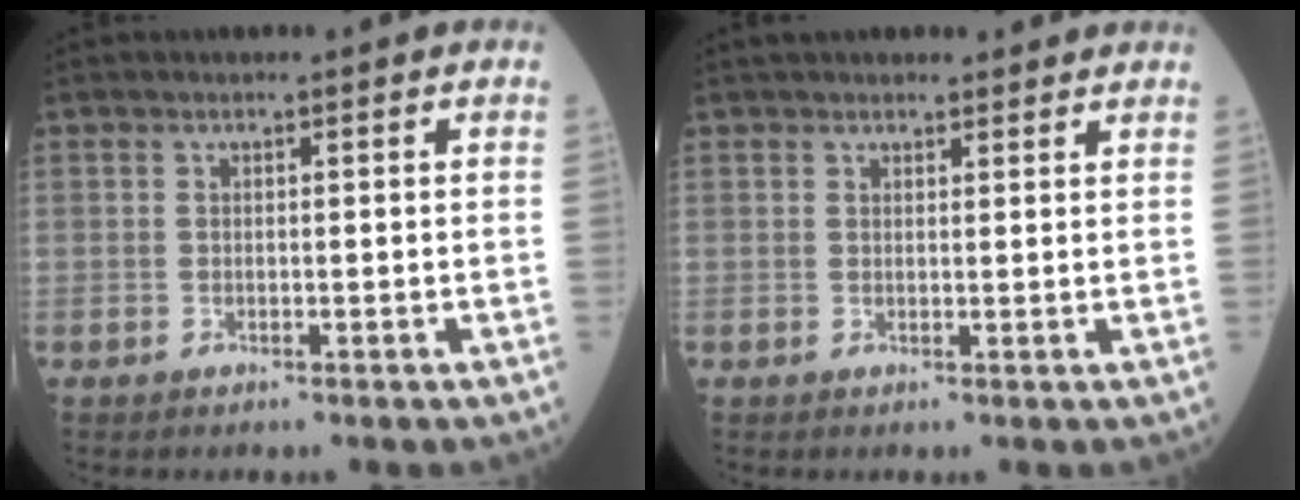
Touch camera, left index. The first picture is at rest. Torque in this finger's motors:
{"motor_torque": [0.00, -0.68, 0.21, 0.06]}